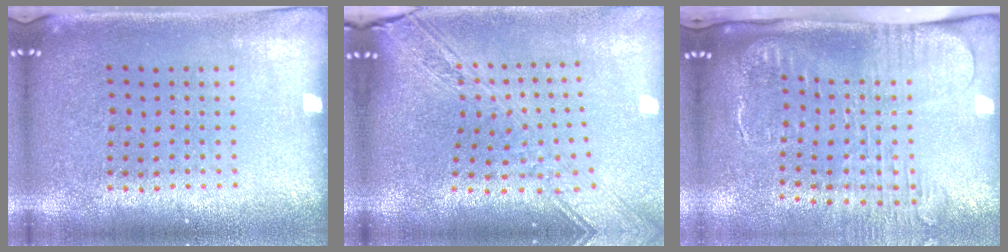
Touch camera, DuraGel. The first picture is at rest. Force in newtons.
{"total": 3.1, "press": 2.3, "slide": 2.0}
{"total": 2.6, "press": 2.0, "slide": 1.7}